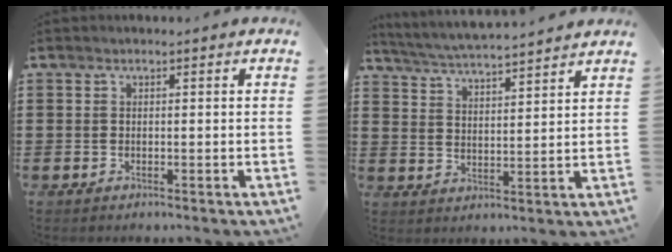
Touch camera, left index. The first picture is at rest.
{"total": 4.6, "force": [4.5, -0.6, 0.9], "torque": [-0.038, -0.029, 0.075]}